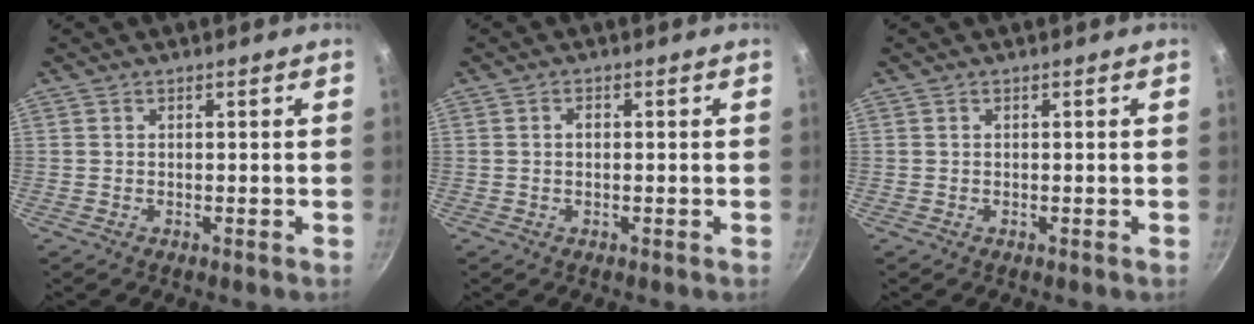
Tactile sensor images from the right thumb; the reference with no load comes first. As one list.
[{"total": 1.5, "force": [0.2, 1.0, 1.2], "torque": [-0.019, 0.007, 0.001]}, {"total": 0.0}]